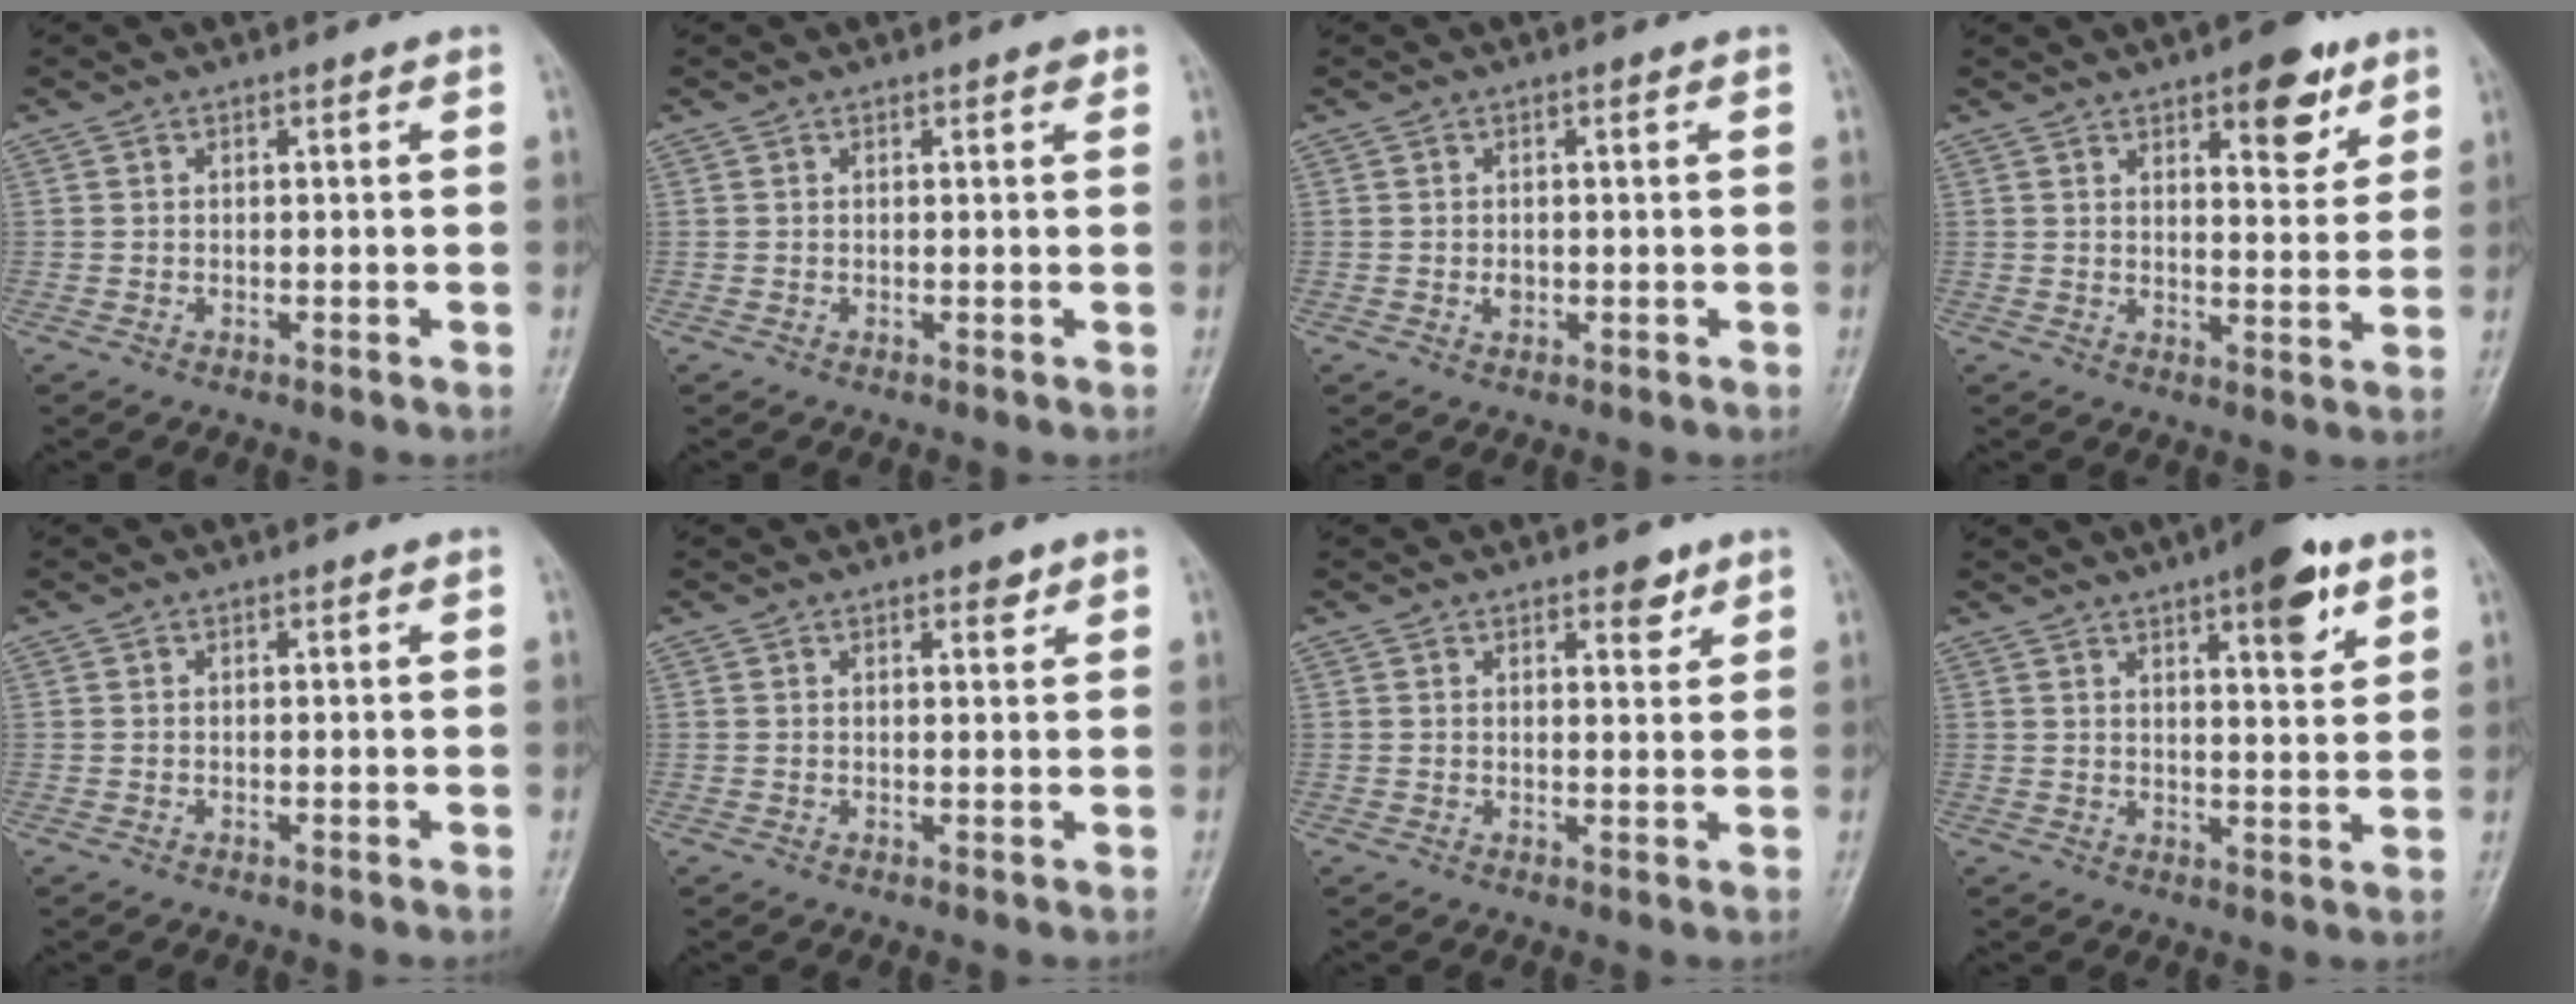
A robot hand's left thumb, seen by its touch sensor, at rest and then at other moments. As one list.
[{"total": 0.8, "force": [0.5, 0.4, 0.6], "torque": [-0.006, -0.001, 0.004]}, {"total": 1.5, "force": [-0.1, 1.2, 1.0], "torque": [-0.008, 0.000, 0.000]}, {"total": 9.4, "force": [5.4, 3.9, 6.6], "torque": [-0.062, -0.027, 0.072]}, {"total": 0.0}, {"total": 1.8, "force": [1.2, 0.8, 1.1], "torque": [-0.006, -0.006, 0.016]}, {"total": 3.4, "force": [2.3, 1.6, 2.0], "torque": [-0.010, -0.012, 0.031]}, {"total": 10.0, "force": [5.6, 3.0, 7.7], "torque": [-0.088, -0.024, 0.075]}]